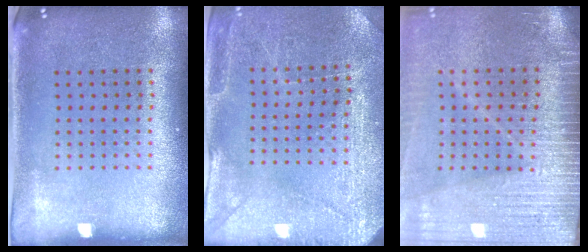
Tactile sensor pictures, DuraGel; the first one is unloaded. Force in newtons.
{"total": 2.8, "press": 2.8, "slide": 0.4}
{"total": 4.0, "press": 3.5, "slide": 2.0}